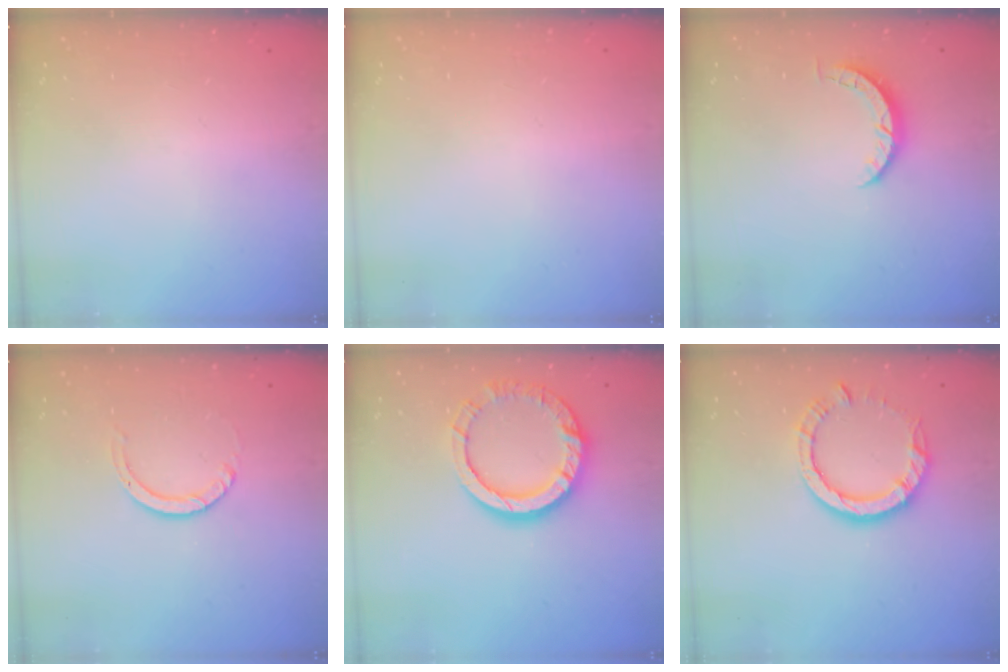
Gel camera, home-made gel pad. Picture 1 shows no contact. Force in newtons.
{"total": 2.5, "press": 2.5, "slide": 0.2}
{"total": 3.3, "press": 3.3, "slide": 0.4}
{"total": 4.0, "press": 4.0, "slide": 0.2}
{"total": 13.4, "press": 13.4, "slide": 1.4}
{"total": 8.9, "press": 8.9, "slide": 1.0}